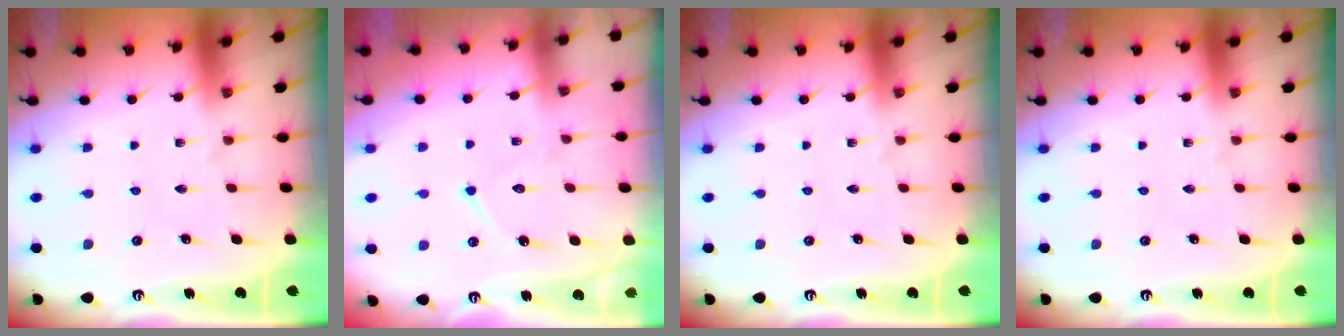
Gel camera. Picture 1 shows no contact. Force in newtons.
{"total": 8.5, "press": 8.5, "slide": 0.8}
{"total": 0.0}
{"total": 0.0}